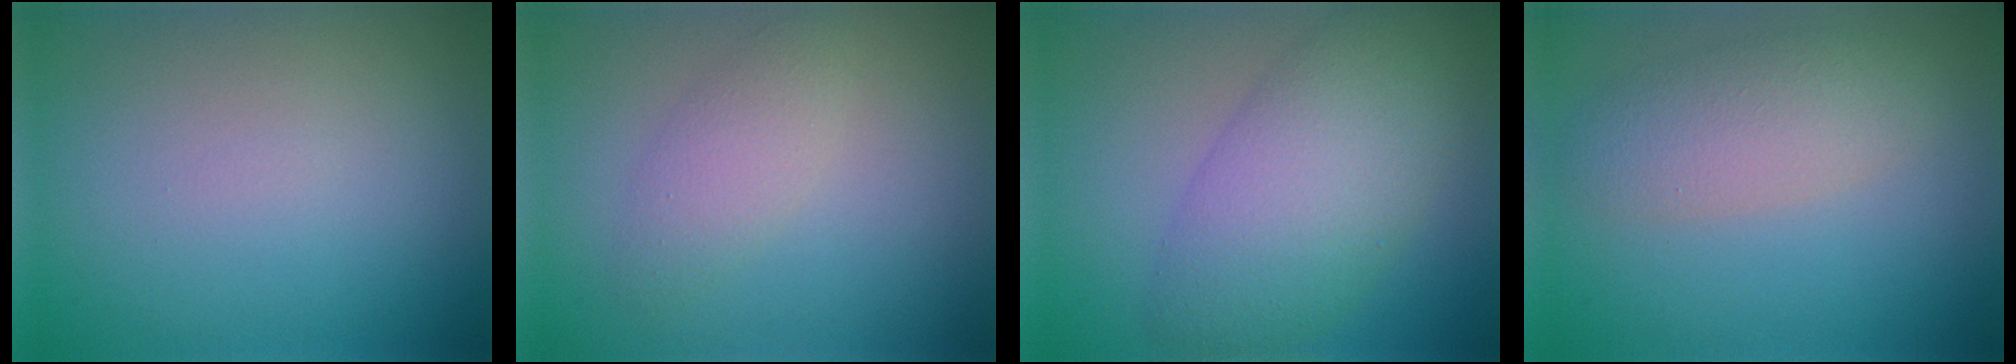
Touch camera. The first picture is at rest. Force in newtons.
{"total": 2.3, "press": 2.3, "slide": 0.2}
{"total": 7.4, "press": 7.4, "slide": 0.5}
{"total": 3.7, "press": 3.7, "slide": 0.0}